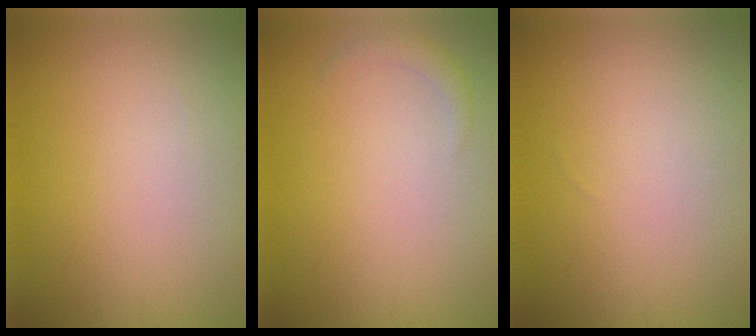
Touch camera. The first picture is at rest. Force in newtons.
{"total": 1.2, "press": 1.2, "slide": 0.2}
{"total": 0.0}